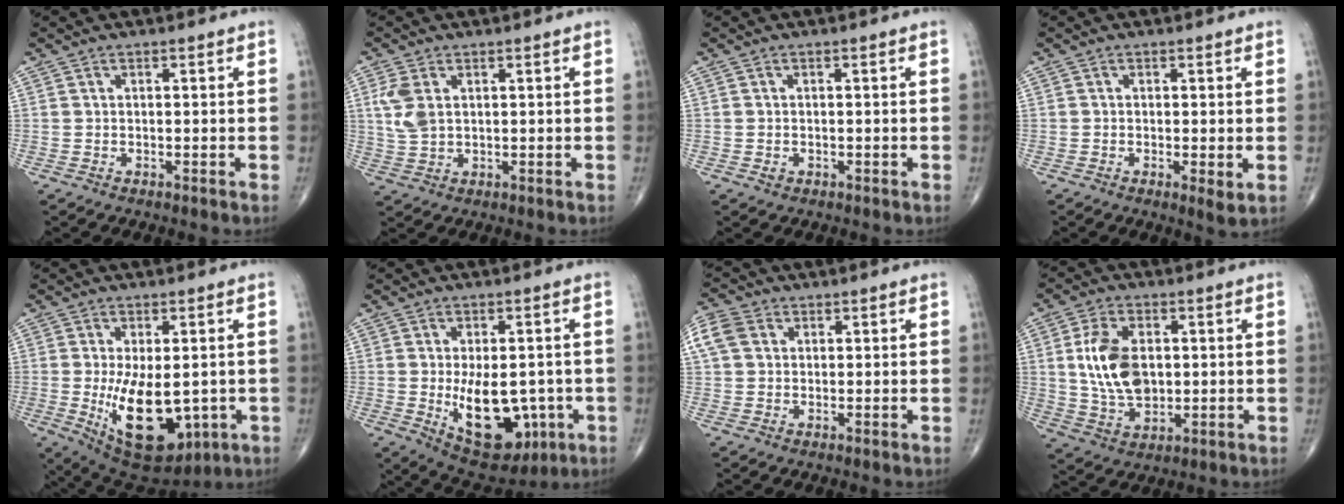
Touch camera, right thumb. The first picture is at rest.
{"total": 5.4, "force": [1.4, 3.4, 4.0], "torque": [-0.093, -0.001, 0.033]}
{"total": 1.0, "force": [-0.4, 0.9, 0.4], "torque": [-0.005, 0.002, -0.003]}
{"total": 2.6, "force": [-0.4, 0.7, 2.5], "torque": [-0.045, -0.012, -0.010]}
{"total": 15.9, "force": [-2.8, 8.1, 13.4], "torque": [-0.202, -0.021, -0.016]}
{"total": 15.2, "force": [-3.0, 8.6, 12.1], "torque": [-0.152, -0.005, -0.020]}
{"total": 6.5, "force": [1.8, 5.2, 3.6], "torque": [-0.080, 0.016, 0.033]}
{"total": 11.7, "force": [1.3, 7.2, 9.1], "torque": [-0.163, -0.007, 0.032]}